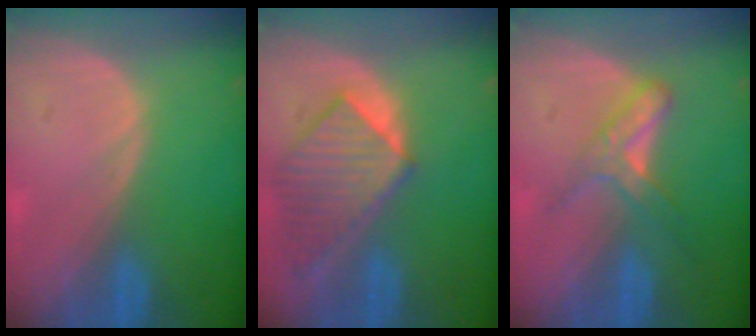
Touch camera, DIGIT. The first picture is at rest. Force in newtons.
{"total": 8.3, "press": 7.6, "slide": 3.4}
{"total": 5.9, "press": 5.1, "slide": 3.0}